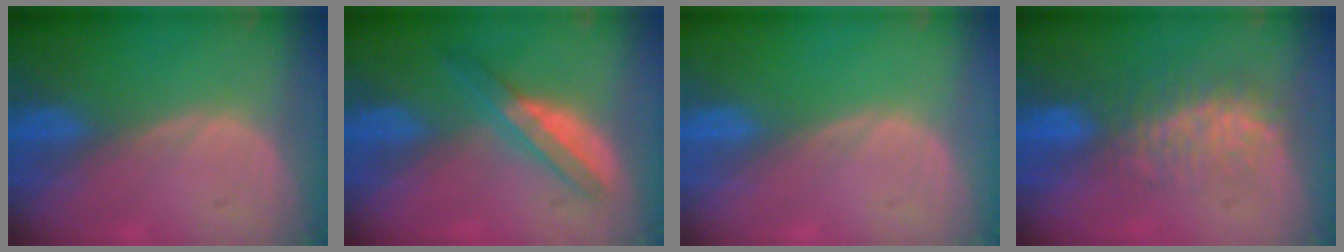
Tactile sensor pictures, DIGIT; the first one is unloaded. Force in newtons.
{"total": 5.1, "press": 5.0, "slide": 1.1}
{"total": 0.0}
{"total": 8.0, "press": 7.4, "slide": 3.0}